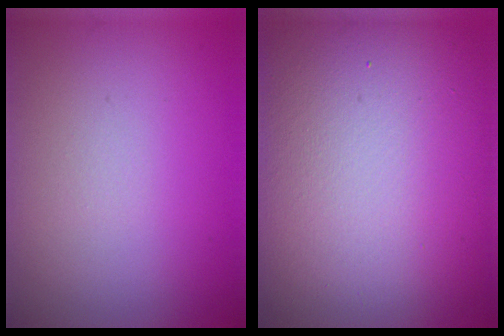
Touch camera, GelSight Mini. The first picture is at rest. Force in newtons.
{"total": 18.1, "press": 18.1, "slide": 1.1}